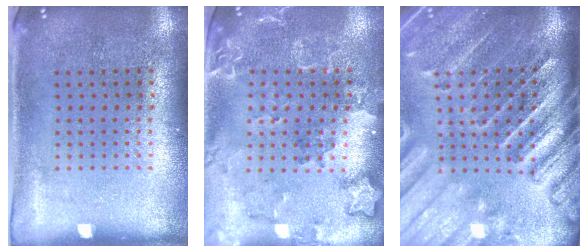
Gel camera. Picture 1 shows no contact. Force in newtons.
{"total": 2.0, "press": 1.9, "slide": 0.7}
{"total": 4.1, "press": 3.5, "slide": 2.2}